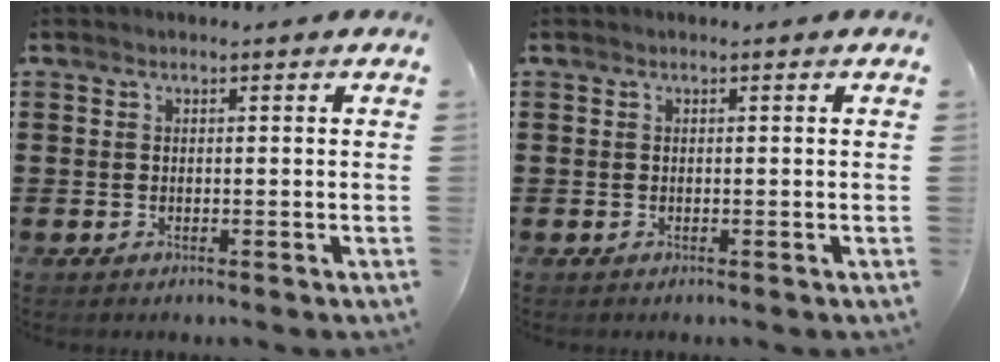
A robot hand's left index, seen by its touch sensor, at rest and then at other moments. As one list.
[{"total": 0.0}]